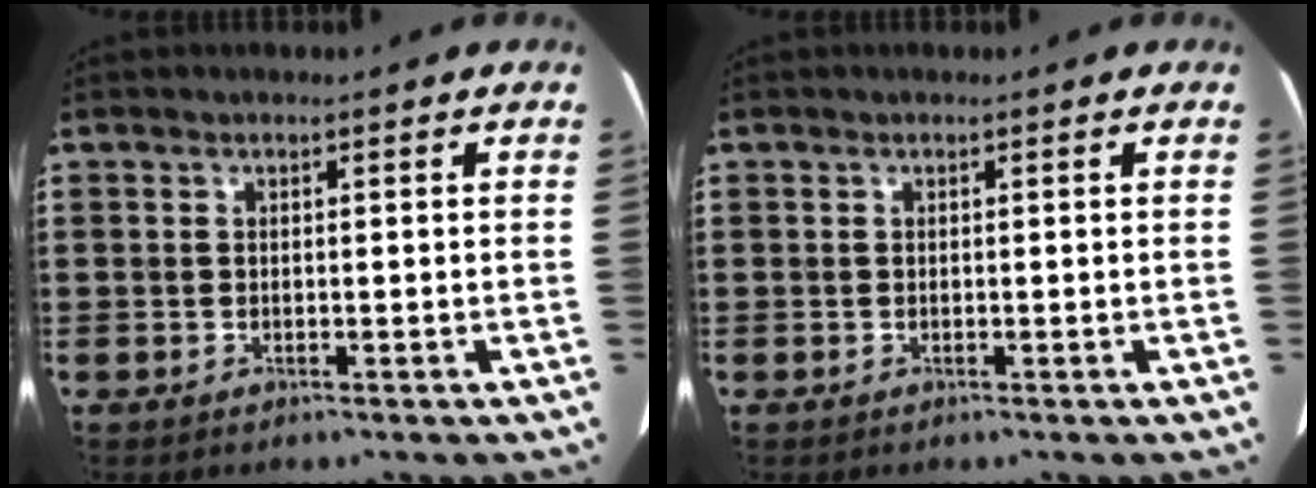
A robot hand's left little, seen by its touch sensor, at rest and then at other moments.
{"total": 0.0}